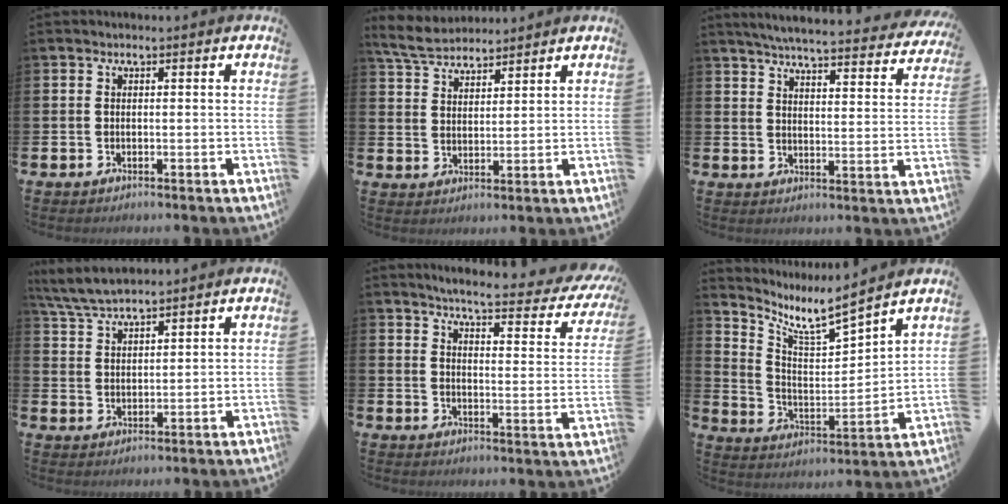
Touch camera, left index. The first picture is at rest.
{"total": 5.5, "force": [5.3, 1.3, 1.1], "torque": [-0.047, -0.015, 0.098]}
{"total": 5.3, "force": [5.0, 0.3, 1.7], "torque": [-0.050, -0.040, 0.083]}
{"total": 4.9, "force": [4.7, 0.6, 1.3], "torque": [-0.046, -0.015, 0.087]}
{"total": 4.3, "force": [3.8, 0.5, 2.0], "torque": [-0.047, -0.039, 0.054]}
{"total": 6.6, "force": [6.0, 0.5, 2.7], "torque": [-0.086, -0.050, 0.097]}